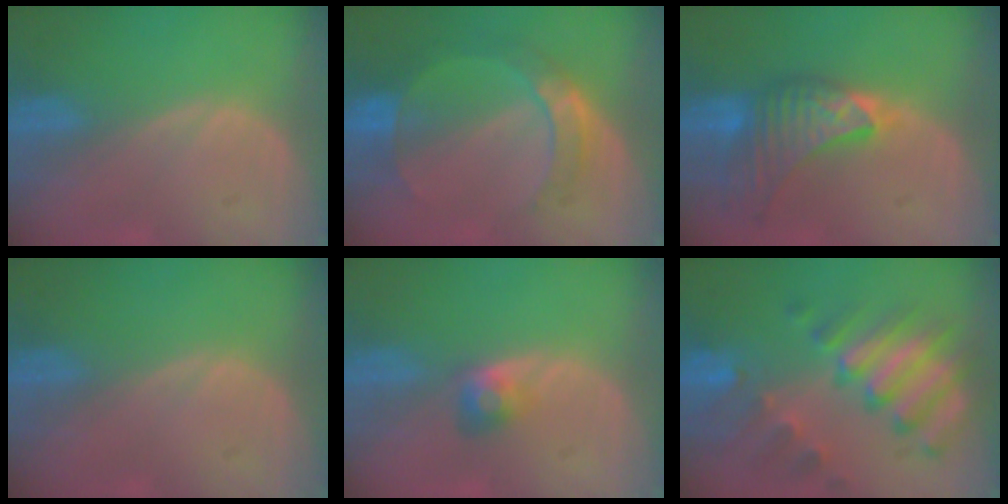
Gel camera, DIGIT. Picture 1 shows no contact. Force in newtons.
{"total": 7.2, "press": 6.5, "slide": 3.1}
{"total": 8.6, "press": 8.3, "slide": 2.1}
{"total": 0.0}
{"total": 2.7, "press": 2.5, "slide": 1.1}
{"total": 11.0, "press": 9.4, "slide": 5.7}